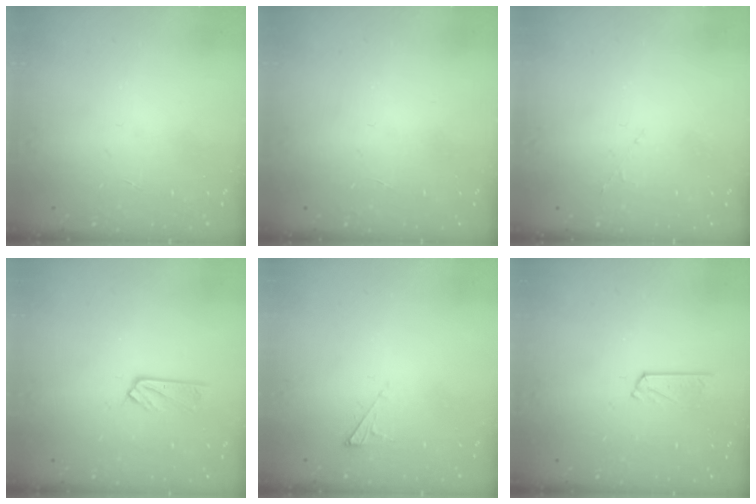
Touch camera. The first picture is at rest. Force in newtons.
{"total": 0.0}
{"total": 2.8, "press": 2.8, "slide": 0.5}
{"total": 4.3, "press": 4.3, "slide": 0.4}
{"total": 2.5, "press": 2.4, "slide": 0.3}
{"total": 4.8, "press": 4.8, "slide": 0.3}